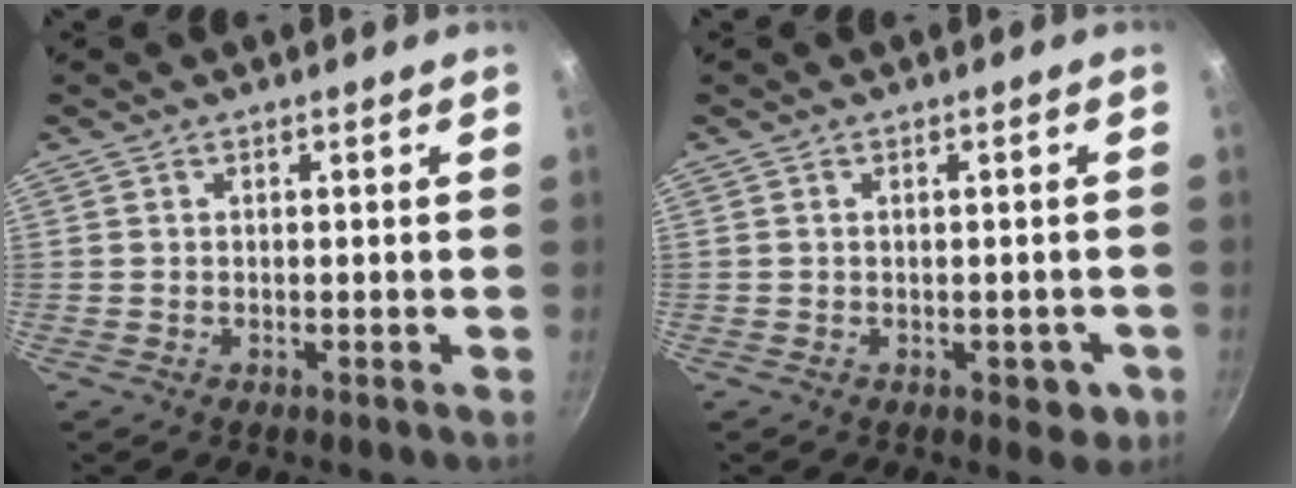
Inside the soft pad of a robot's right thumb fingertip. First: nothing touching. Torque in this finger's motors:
{"motor_torque": [0.25, 0.53, -0.14, 0.06, 0.15]}